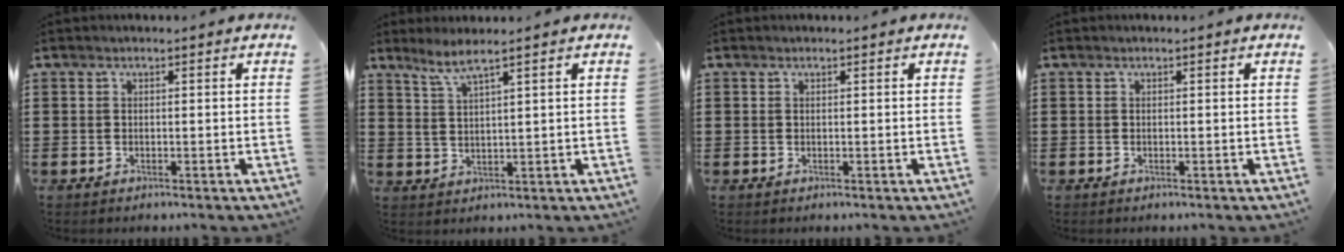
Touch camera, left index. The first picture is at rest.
{"total": 3.4, "force": [2.5, -0.3, 2.3], "torque": [-0.052, -0.001, 0.044]}
{"total": 0.0}
{"total": 0.0}